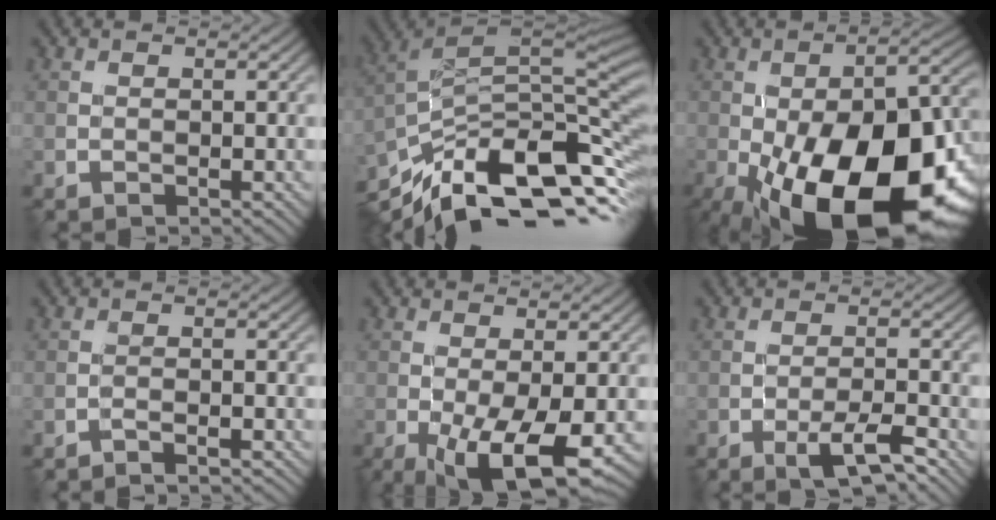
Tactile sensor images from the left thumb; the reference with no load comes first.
{"total": 14.9, "force": [-8.0, 5.3, 11.4], "torque": [-0.241, 0.001, -0.138]}
{"total": 23.2, "force": [-9.6, 11.0, 18.1], "torque": [-0.290, -0.062, -0.117]}
{"total": 1.6, "force": [-1.3, 0.2, 0.9], "torque": [-0.007, 0.005, -0.035]}
{"total": 8.6, "force": [-3.3, 3.1, 7.4], "torque": [-0.135, -0.019, -0.042]}
{"total": 4.6, "force": [-2.9, 1.0, 3.4], "torque": [-0.056, 0.007, -0.049]}